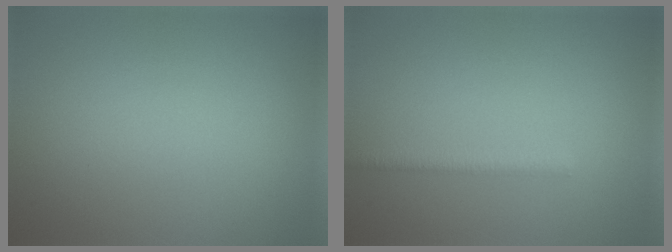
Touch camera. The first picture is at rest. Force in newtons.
{"total": 1.6, "press": 1.6, "slide": 0.0}